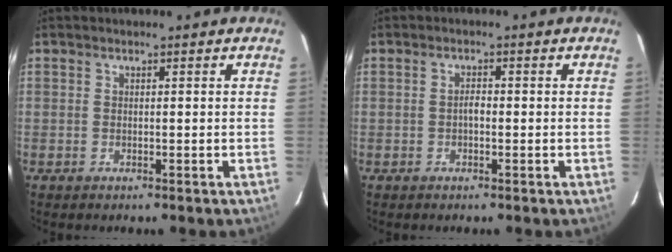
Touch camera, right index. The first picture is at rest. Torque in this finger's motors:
{"motor_torque": [0.42, -0.17, 0.14, 0.04]}